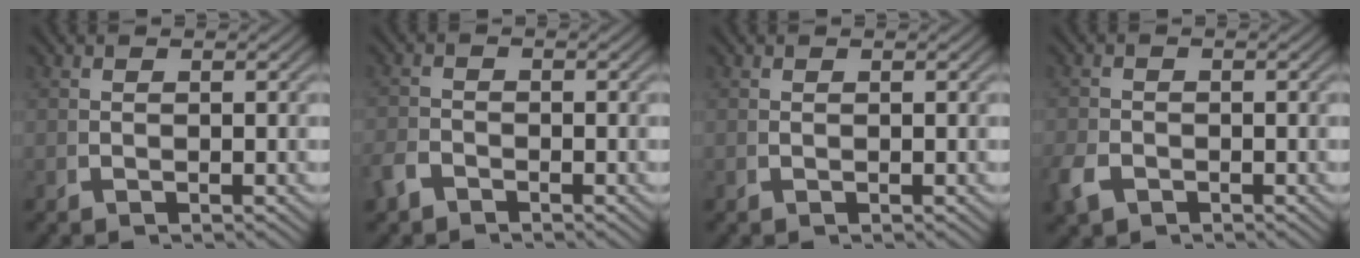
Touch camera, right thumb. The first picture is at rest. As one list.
[{"total": 1.3, "force": [-1.3, 0.4, 0.1], "torque": [0.005, -0.002, -0.025]}, {"total": 0.0}, {"total": 1.6, "force": [-1.2, 1.0, 0.5], "torque": [-0.011, -0.007, -0.019]}]